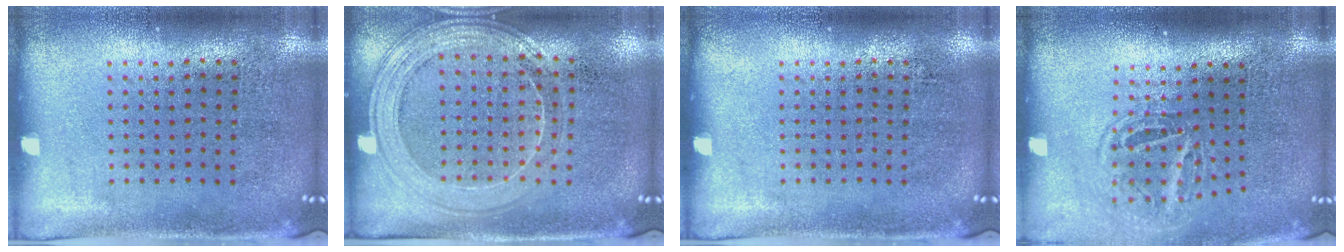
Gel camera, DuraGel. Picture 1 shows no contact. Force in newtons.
{"total": 1.5, "press": 1.5, "slide": 0.4}
{"total": 0.0}
{"total": 1.6, "press": 1.0, "slide": 1.2}